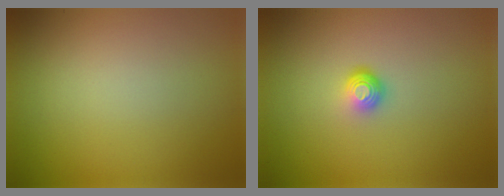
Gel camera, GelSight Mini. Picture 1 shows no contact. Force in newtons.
{"total": 1.7, "press": 1.2, "slide": 1.3}